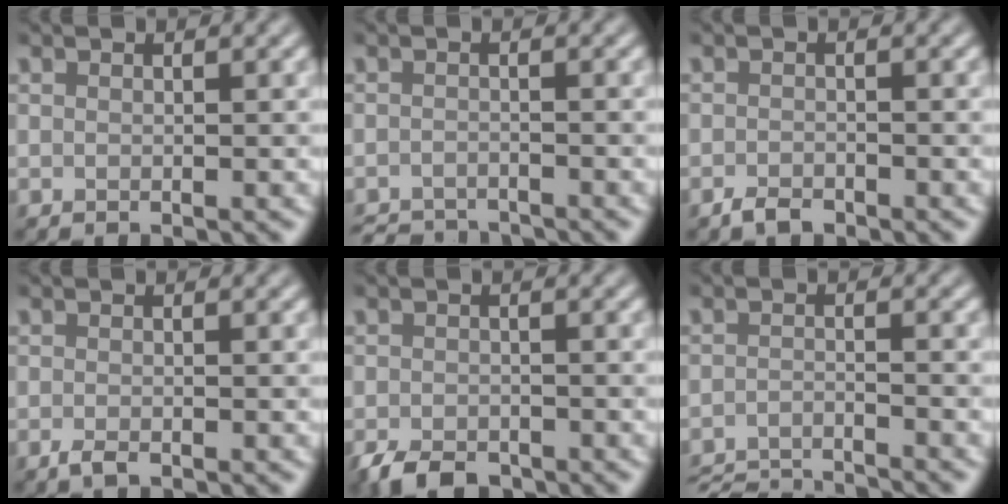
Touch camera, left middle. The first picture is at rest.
{"total": 3.6, "force": [-3.5, 0.5, 0.7], "torque": [-0.010, -0.009, -0.062]}
{"total": 1.3, "force": [-1.0, 0.6, 0.5], "torque": [-0.010, 0.002, -0.021]}
{"total": 1.1, "force": [-0.7, 0.4, 0.8], "torque": [-0.016, -0.002, -0.012]}
{"total": 3.2, "force": [-2.3, 1.5, 1.5], "torque": [-0.026, -0.005, -0.046]}
{"total": 7.4, "force": [-7.1, 0.8, 1.9], "torque": [-0.034, -0.017, -0.115]}